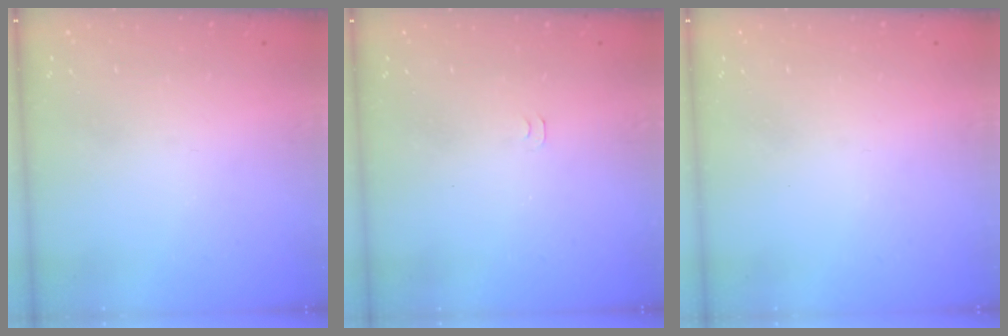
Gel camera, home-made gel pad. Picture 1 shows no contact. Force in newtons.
{"total": 4.0, "press": 4.0, "slide": 0.6}
{"total": 0.0}